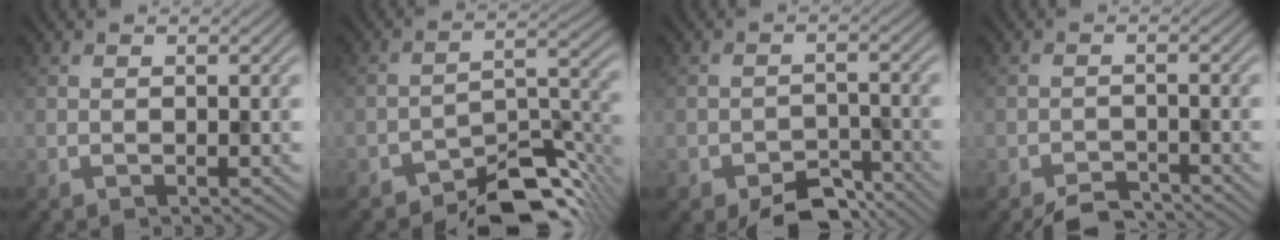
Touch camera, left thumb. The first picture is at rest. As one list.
[{"total": 8.8, "force": [-6.9, 3.2, 4.4], "torque": [-0.045, 0.003, -0.126]}, {"total": 5.4, "force": [-4.0, 2.6, 2.4], "torque": [-0.036, -0.006, -0.064]}, {"total": 3.1, "force": [-2.8, 0.8, 0.9], "torque": [-0.013, -0.001, -0.053]}]